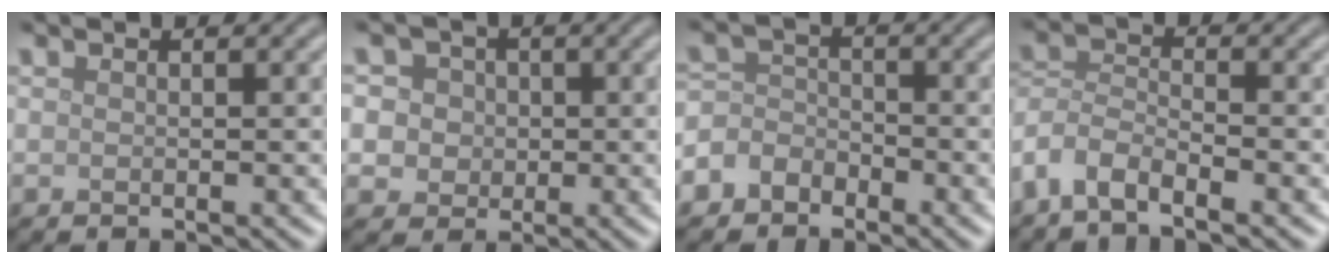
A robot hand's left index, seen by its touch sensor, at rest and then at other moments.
{"total": 6.6, "force": [1.8, 5.7, 2.6], "torque": [-0.039, 0.032, 0.005]}
{"total": 3.1, "force": [-1.9, 2.3, 0.8], "torque": [0.003, 0.007, -0.053]}
{"total": 3.9, "force": [-2.9, 1.3, 2.2], "torque": [-0.046, -0.003, -0.070]}